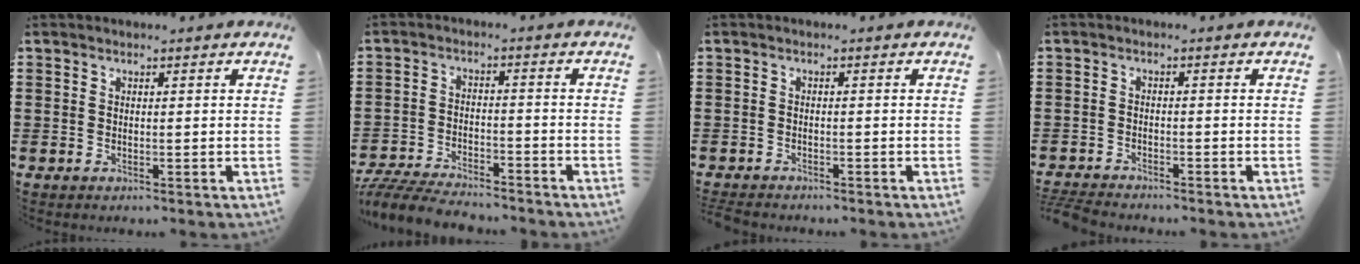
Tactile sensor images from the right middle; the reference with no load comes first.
{"total": 5.8, "force": [-5.6, 0.7, 1.4], "torque": [-0.036, 0.000, -0.112]}
{"total": 1.1, "force": [-1.1, 0.1, 0.1], "torque": [-0.006, -0.001, -0.022]}
{"total": 2.8, "force": [-2.8, 0.1, 0.4], "torque": [-0.022, -0.005, -0.063]}